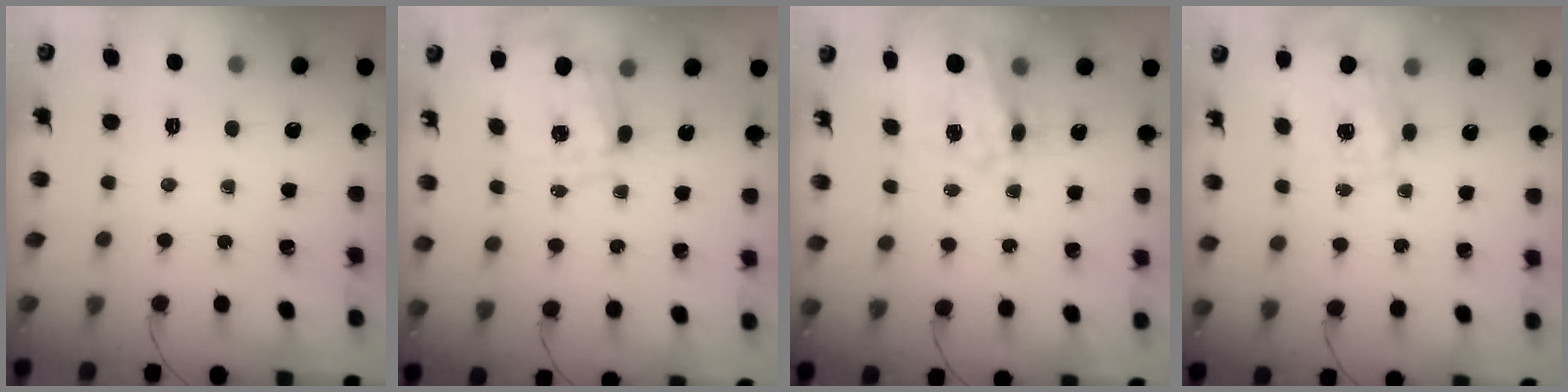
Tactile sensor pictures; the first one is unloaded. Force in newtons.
{"total": 2.1, "press": 1.7, "slide": 1.1}
{"total": 16.2, "press": 15.7, "slide": 3.7}
{"total": 3.8, "press": 3.7, "slide": 0.9}